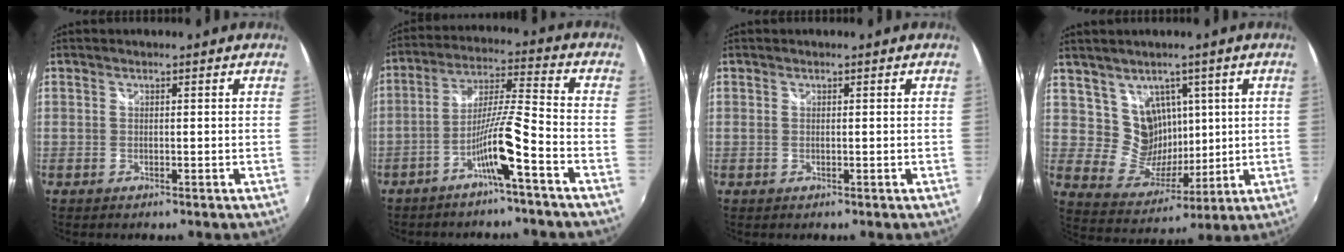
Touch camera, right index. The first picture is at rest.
{"total": 8.7, "force": [-5.0, -0.9, 7.1], "torque": [-0.148, 0.007, -0.090]}
{"total": 0.0}
{"total": 9.3, "force": [3.9, 8.0, 2.6], "torque": [-0.044, 0.001, 0.089]}